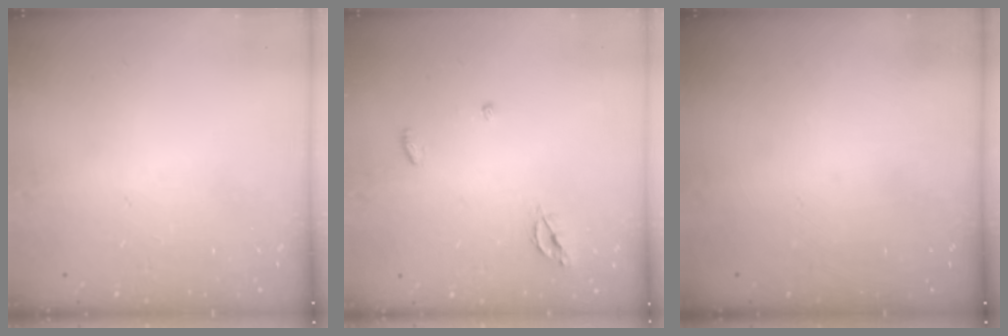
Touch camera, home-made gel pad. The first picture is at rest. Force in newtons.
{"total": 4.2, "press": 4.2, "slide": 0.3}
{"total": 0.0}